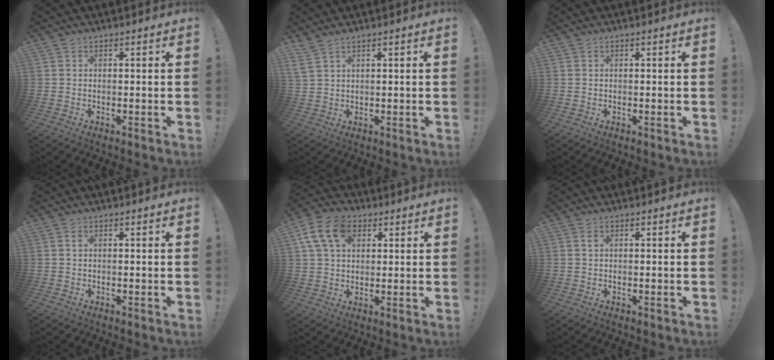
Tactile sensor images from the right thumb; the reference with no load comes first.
{"total": 3.6, "force": [2.8, 0.6, 2.1], "torque": [-0.044, -0.011, 0.054]}
{"total": 0.0}
{"total": 0.5, "force": [0.2, 0.3, 0.4], "torque": [-0.001, 0.001, 0.001]}
{"total": 12.1, "force": [4.8, 8.3, 7.4], "torque": [-0.132, -0.004, 0.093]}
{"total": 0.7, "force": [0.2, 0.4, 0.6], "torque": [-0.005, 0.001, 0.001]}